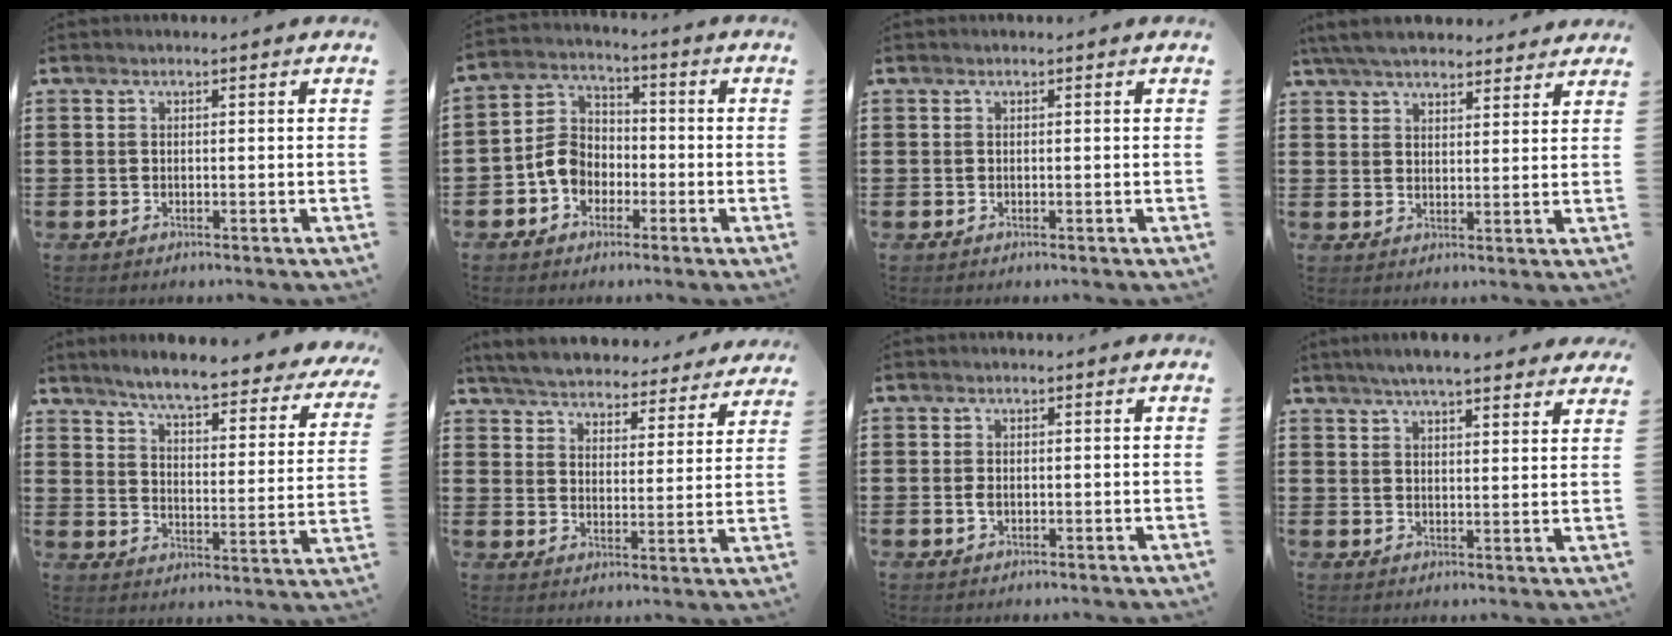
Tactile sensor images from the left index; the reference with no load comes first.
{"total": 6.2, "force": [-2.7, 5.0, 2.6], "torque": [-0.075, 0.015, -0.057]}
{"total": 0.0}
{"total": 5.7, "force": [5.3, 1.1, 2.0], "torque": [-0.055, -0.010, 0.099]}
{"total": 6.1, "force": [5.4, -0.2, 2.8], "torque": [-0.079, -0.039, 0.087]}
{"total": 5.2, "force": [5.2, 0.1, 0.4], "torque": [-0.038, -0.039, 0.088]}
{"total": 1.4, "force": [-0.2, 0.8, 1.1], "torque": [-0.023, 0.003, -0.005]}
{"total": 5.0, "force": [4.5, 0.4, 2.1], "torque": [-0.053, -0.009, 0.081]}